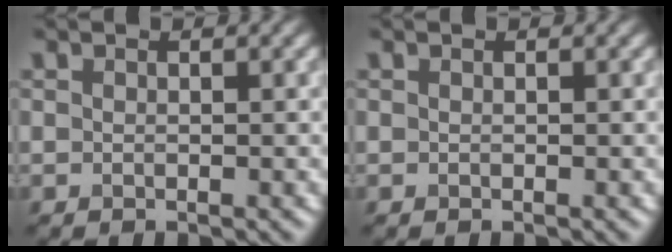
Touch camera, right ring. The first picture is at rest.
{"total": 0.0}